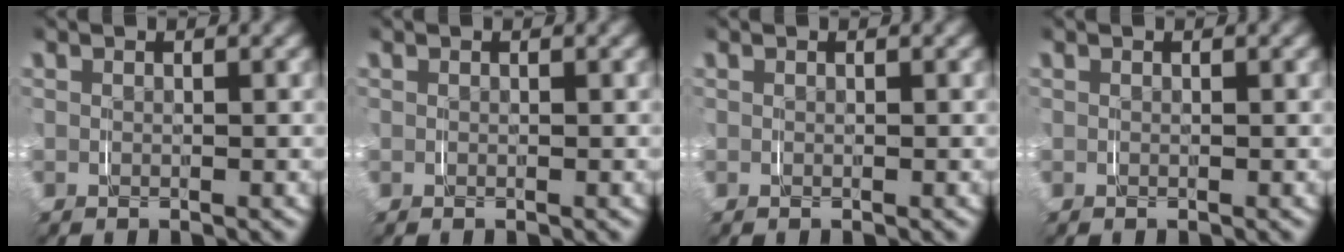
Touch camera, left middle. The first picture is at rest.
{"total": 0.0}
{"total": 0.0}
{"total": 0.0}